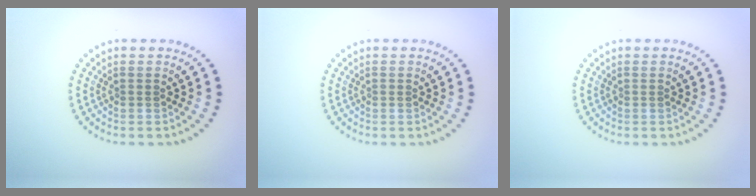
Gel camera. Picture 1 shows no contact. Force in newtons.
{"total": 0.0}
{"total": 0.0}